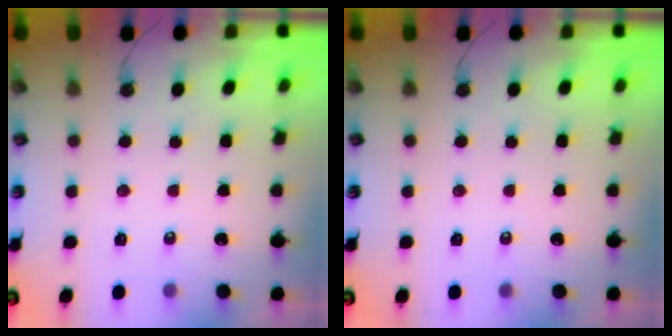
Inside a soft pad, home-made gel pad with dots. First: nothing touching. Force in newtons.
{"total": 0.0}